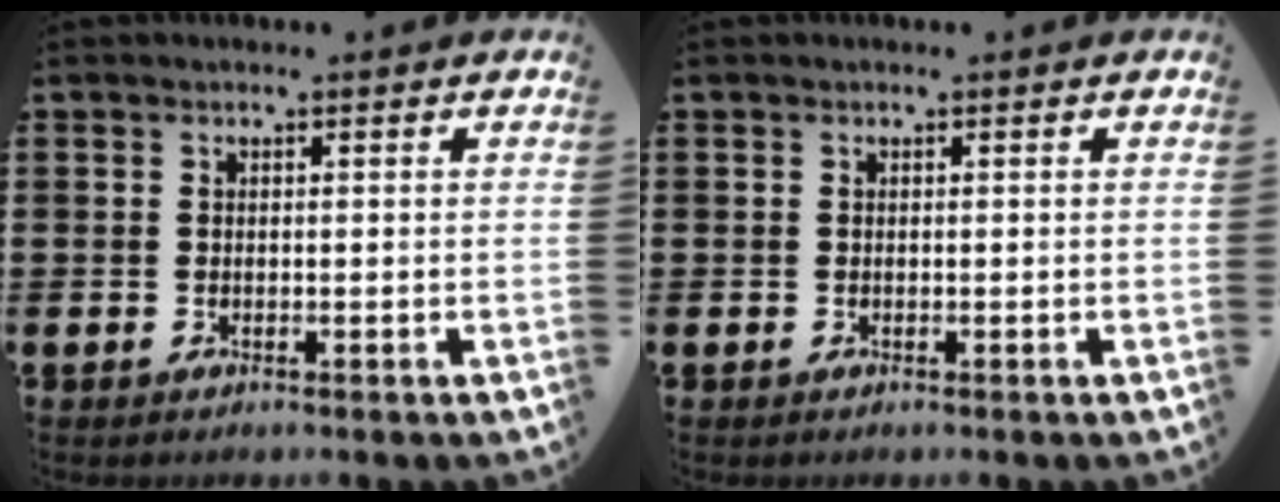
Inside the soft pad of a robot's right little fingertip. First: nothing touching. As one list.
[{"total": 0.0}]